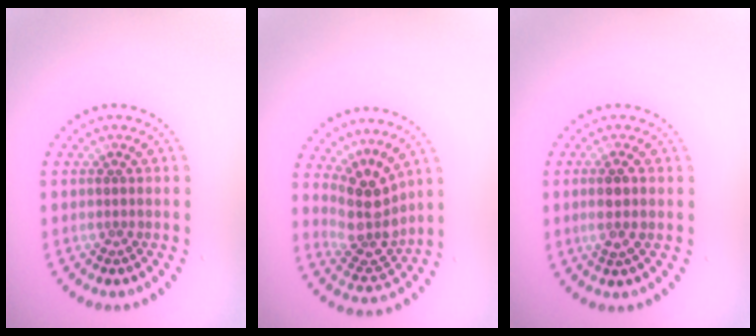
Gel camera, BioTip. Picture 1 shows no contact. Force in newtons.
{"total": 4.1, "press": 3.1, "slide": 2.6}
{"total": 2.1, "press": 1.9, "slide": 0.9}